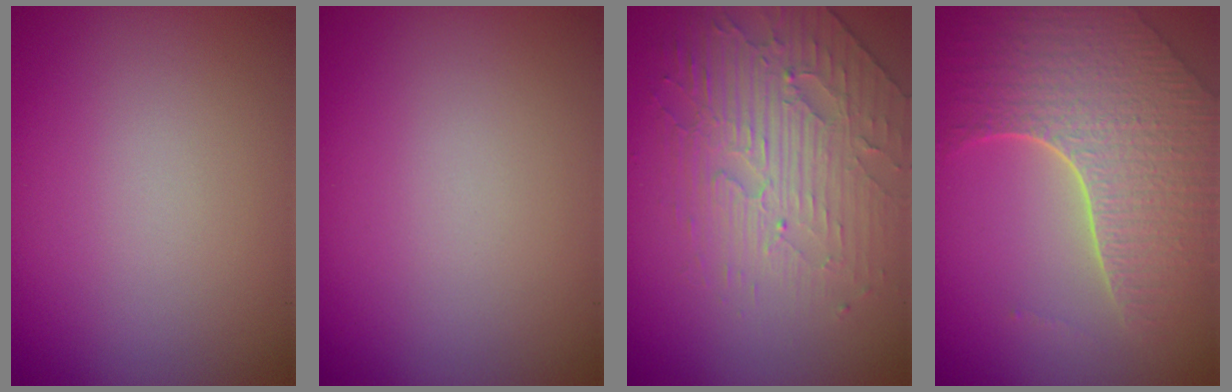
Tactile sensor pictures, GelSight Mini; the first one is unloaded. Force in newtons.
{"total": 0.0}
{"total": 3.9, "press": 3.6, "slide": 1.6}
{"total": 6.9, "press": 4.9, "slide": 4.9}